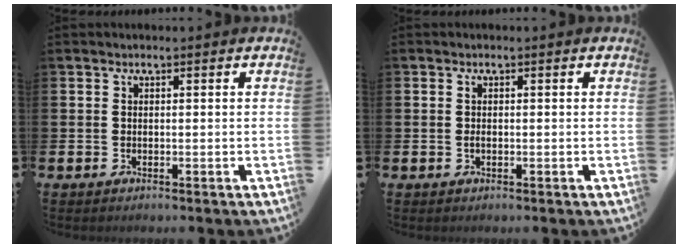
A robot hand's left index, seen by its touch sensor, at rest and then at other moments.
{"total": 0.8, "force": [0.1, 0.3, 0.8], "torque": [-0.010, -0.001, -0.001]}